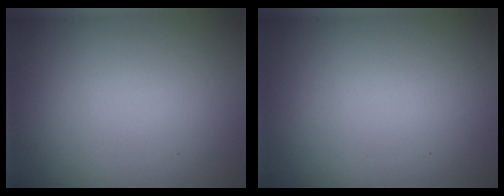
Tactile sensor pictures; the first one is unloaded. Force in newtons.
{"total": 0.0}